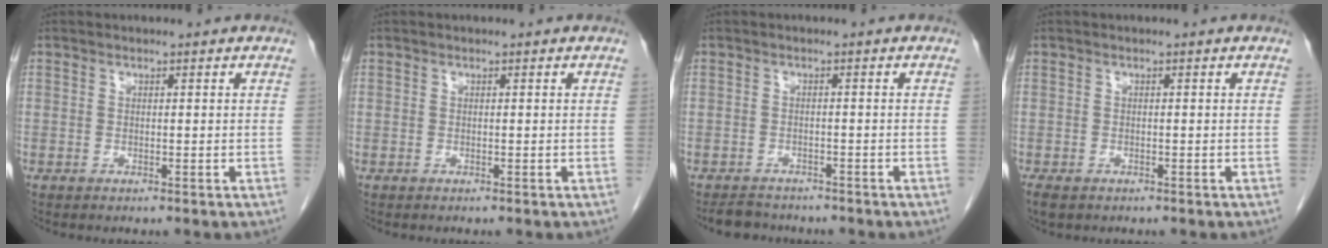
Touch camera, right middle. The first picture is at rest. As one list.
[{"total": 0.0}, {"total": 3.9, "force": [-3.6, 1.4, 0.4], "torque": [-0.012, -0.009, -0.057]}, {"total": 3.1, "force": [-2.2, 1.7, 1.5], "torque": [-0.032, -0.008, -0.033]}]